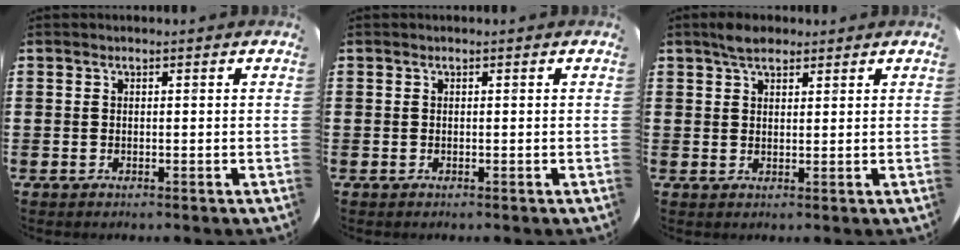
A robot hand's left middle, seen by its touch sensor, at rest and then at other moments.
{"total": 0.0}
{"total": 2.9, "force": [2.5, 1.0, 1.0], "torque": [-0.015, 0.004, 0.045]}